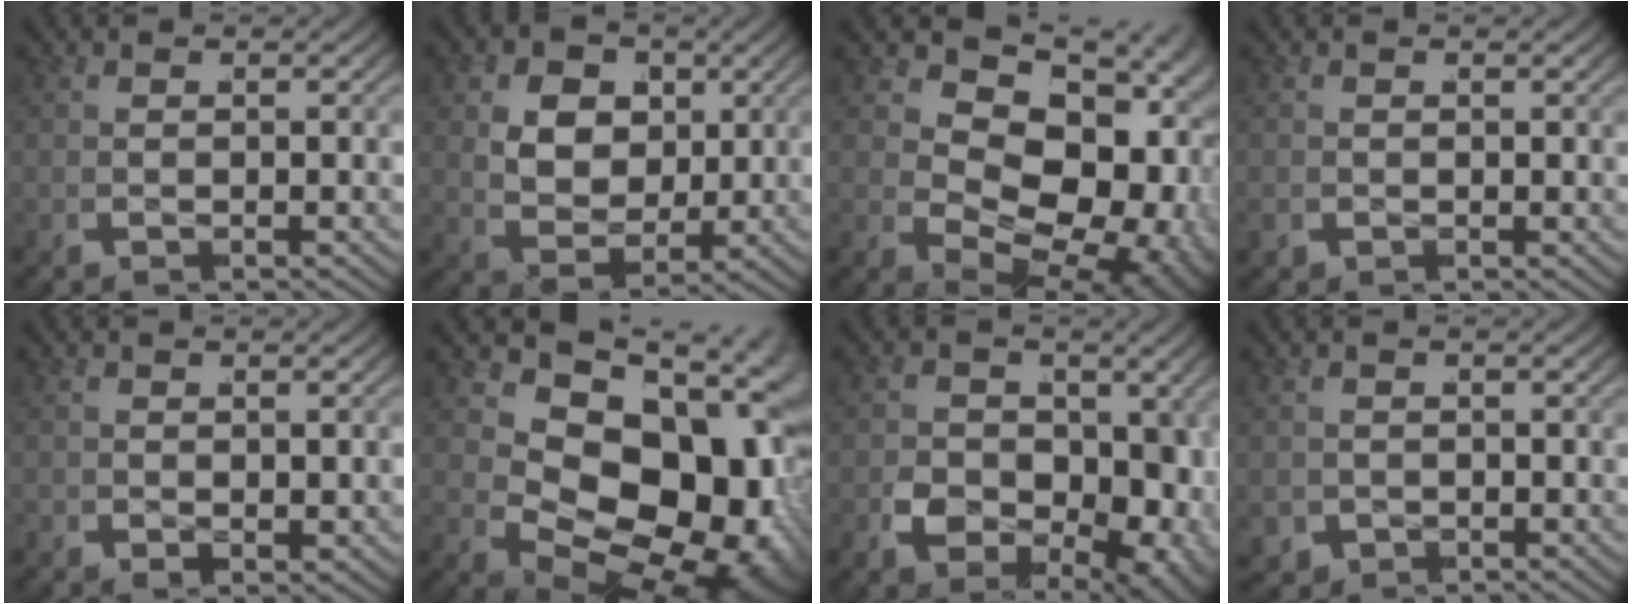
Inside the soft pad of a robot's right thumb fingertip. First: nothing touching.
{"total": 9.7, "force": [1.0, 7.6, 6.0], "torque": [-0.143, -0.032, 0.022]}
{"total": 18.5, "force": [-0.4, 12.4, 13.8], "torque": [-0.247, -0.032, 0.007]}
{"total": 0.7, "force": [0.1, 0.7, 0.1], "torque": [-0.002, -0.005, 0.003]}
{"total": 0.9, "force": [-0.1, 0.7, 0.5], "torque": [-0.009, -0.011, 0.002]}
{"total": 23.2, "force": [-2.4, 15.3, 17.3], "torque": [-0.307, -0.062, -0.006]}
{"total": 12.9, "force": [-1.8, 9.5, 8.6], "torque": [-0.169, -0.053, -0.007]}
{"total": 1.9, "force": [-0.3, 1.9, 0.4], "torque": [-0.011, -0.006, 0.001]}